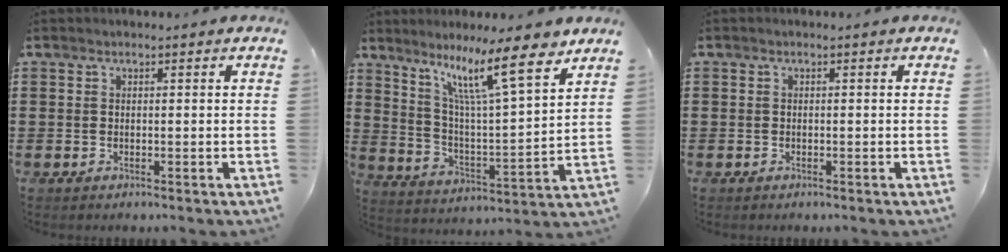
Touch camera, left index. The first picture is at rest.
{"total": 13.2, "force": [9.0, 1.9, 9.4], "torque": [-0.183, -0.038, 0.147]}
{"total": 0.0}